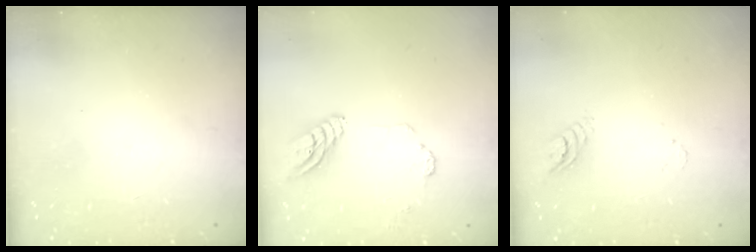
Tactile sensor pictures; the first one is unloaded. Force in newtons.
{"total": 10.5, "press": 10.4, "slide": 1.1}
{"total": 3.4, "press": 3.4, "slide": 0.4}